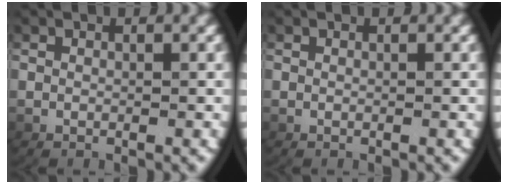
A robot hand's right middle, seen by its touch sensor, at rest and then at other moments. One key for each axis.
{"total": 0.0}